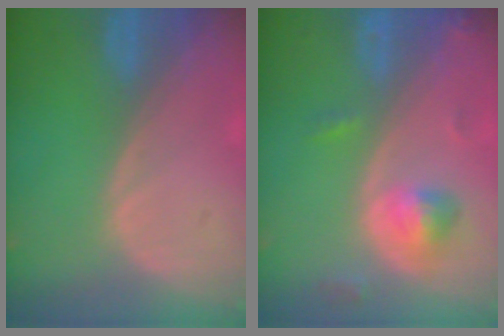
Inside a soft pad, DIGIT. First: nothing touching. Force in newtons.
{"total": 4.8, "press": 4.8, "slide": 0.7}